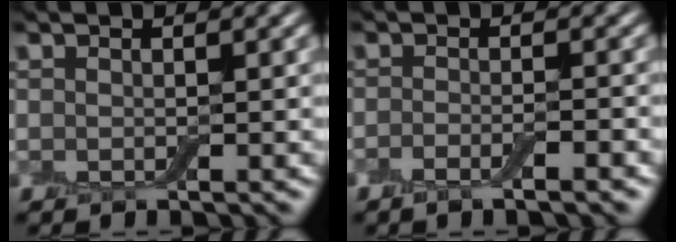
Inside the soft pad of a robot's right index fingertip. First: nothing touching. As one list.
[{"total": 2.5, "force": [-1.5, 0.5, 2.0], "torque": [-0.033, 0.000, -0.029]}]